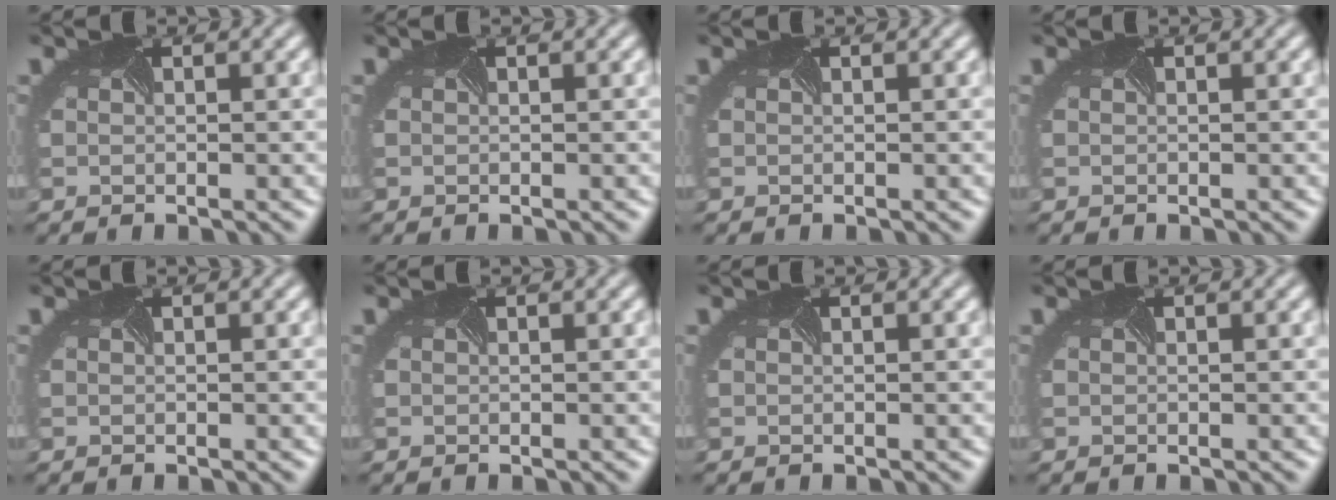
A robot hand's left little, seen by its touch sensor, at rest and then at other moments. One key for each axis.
{"total": 0.0}
{"total": 0.0}
{"total": 0.0}
{"total": 0.0}
{"total": 0.0}
{"total": 0.0}
{"total": 0.0}